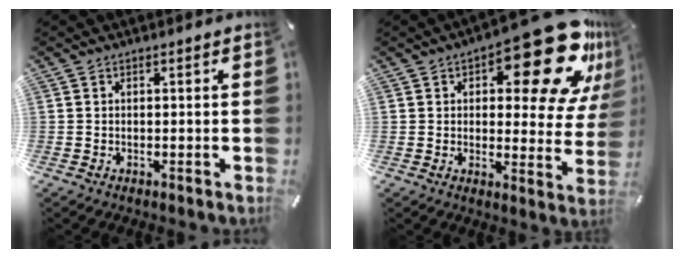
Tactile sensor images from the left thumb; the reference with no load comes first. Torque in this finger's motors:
{"motor_torque": [2.56, 2.44, 1.47, -1.30, 0.31]}